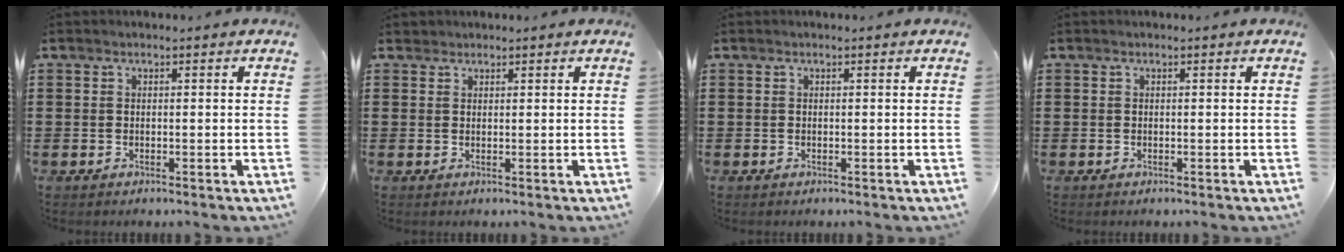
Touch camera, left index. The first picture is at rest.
{"total": 1.1, "force": [1.0, 0.4, 0.0], "torque": [-0.002, 0.002, 0.020]}
{"total": 0.0}
{"total": 0.0}